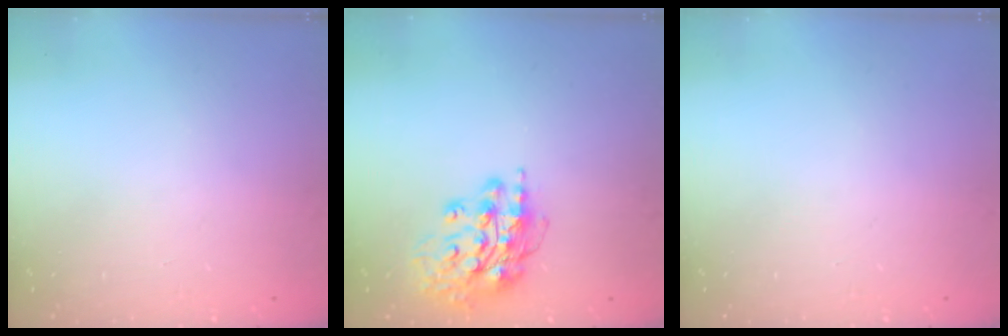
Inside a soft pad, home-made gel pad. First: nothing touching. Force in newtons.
{"total": 15.0, "press": 14.9, "slide": 1.6}
{"total": 0.0}